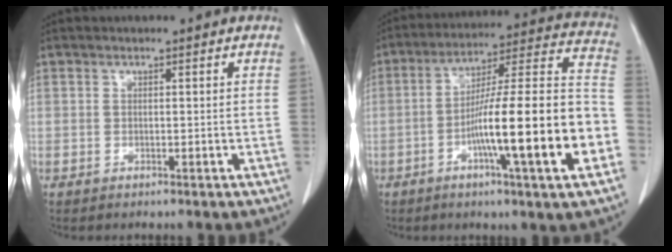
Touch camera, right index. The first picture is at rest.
{"total": 20.9, "force": [-6.3, 0.6, 19.9], "torque": [-0.277, 0.009, -0.100]}